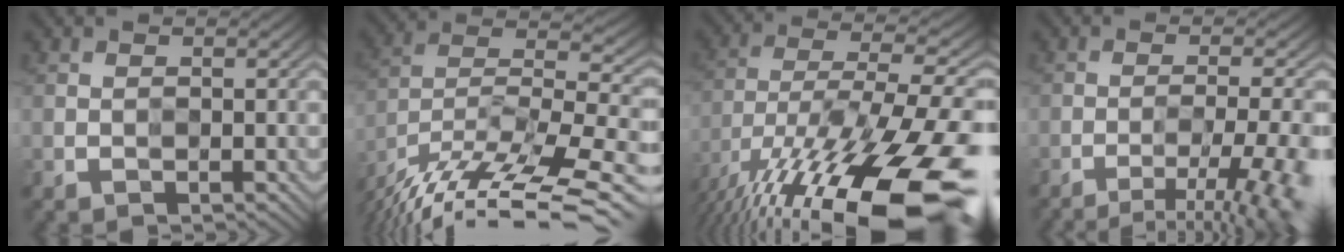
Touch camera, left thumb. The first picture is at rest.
{"total": 15.5, "force": [-11.2, 4.1, 9.8], "torque": [-0.207, 0.009, -0.195]}
{"total": 20.6, "force": [-12.8, 6.8, 14.6], "torque": [-0.248, -0.021, -0.202]}
{"total": 10.0, "force": [-5.7, 1.9, 8.0], "torque": [-0.118, 0.002, -0.076]}